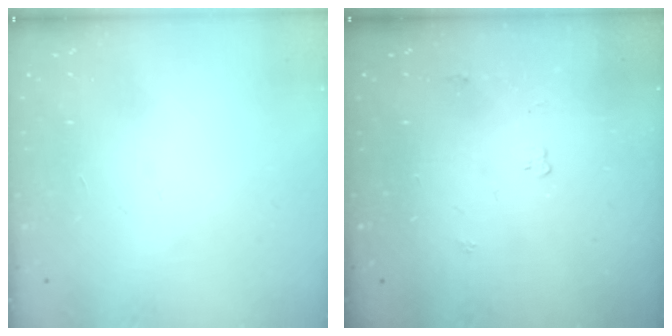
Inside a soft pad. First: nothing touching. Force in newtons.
{"total": 3.5, "press": 3.4, "slide": 0.6}